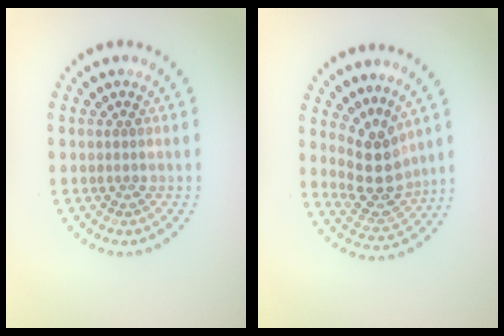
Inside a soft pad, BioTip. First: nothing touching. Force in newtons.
{"total": 4.0, "press": 3.4, "slide": 2.1}